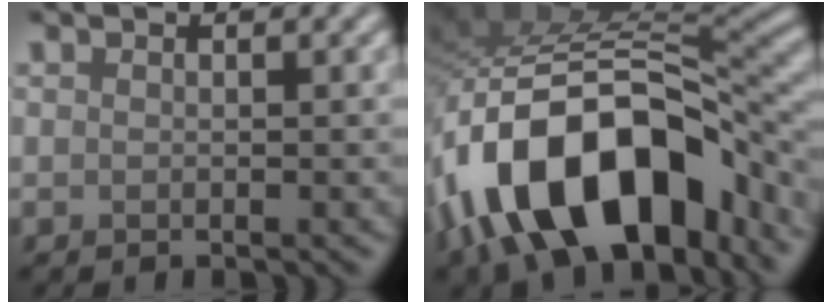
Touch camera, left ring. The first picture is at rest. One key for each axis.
{"total": 14.6, "fx": -7.4, "fy": 7.9, "fz": 9.8, "tx": -0.149, "ty": -0.001, "tz": -0.131}